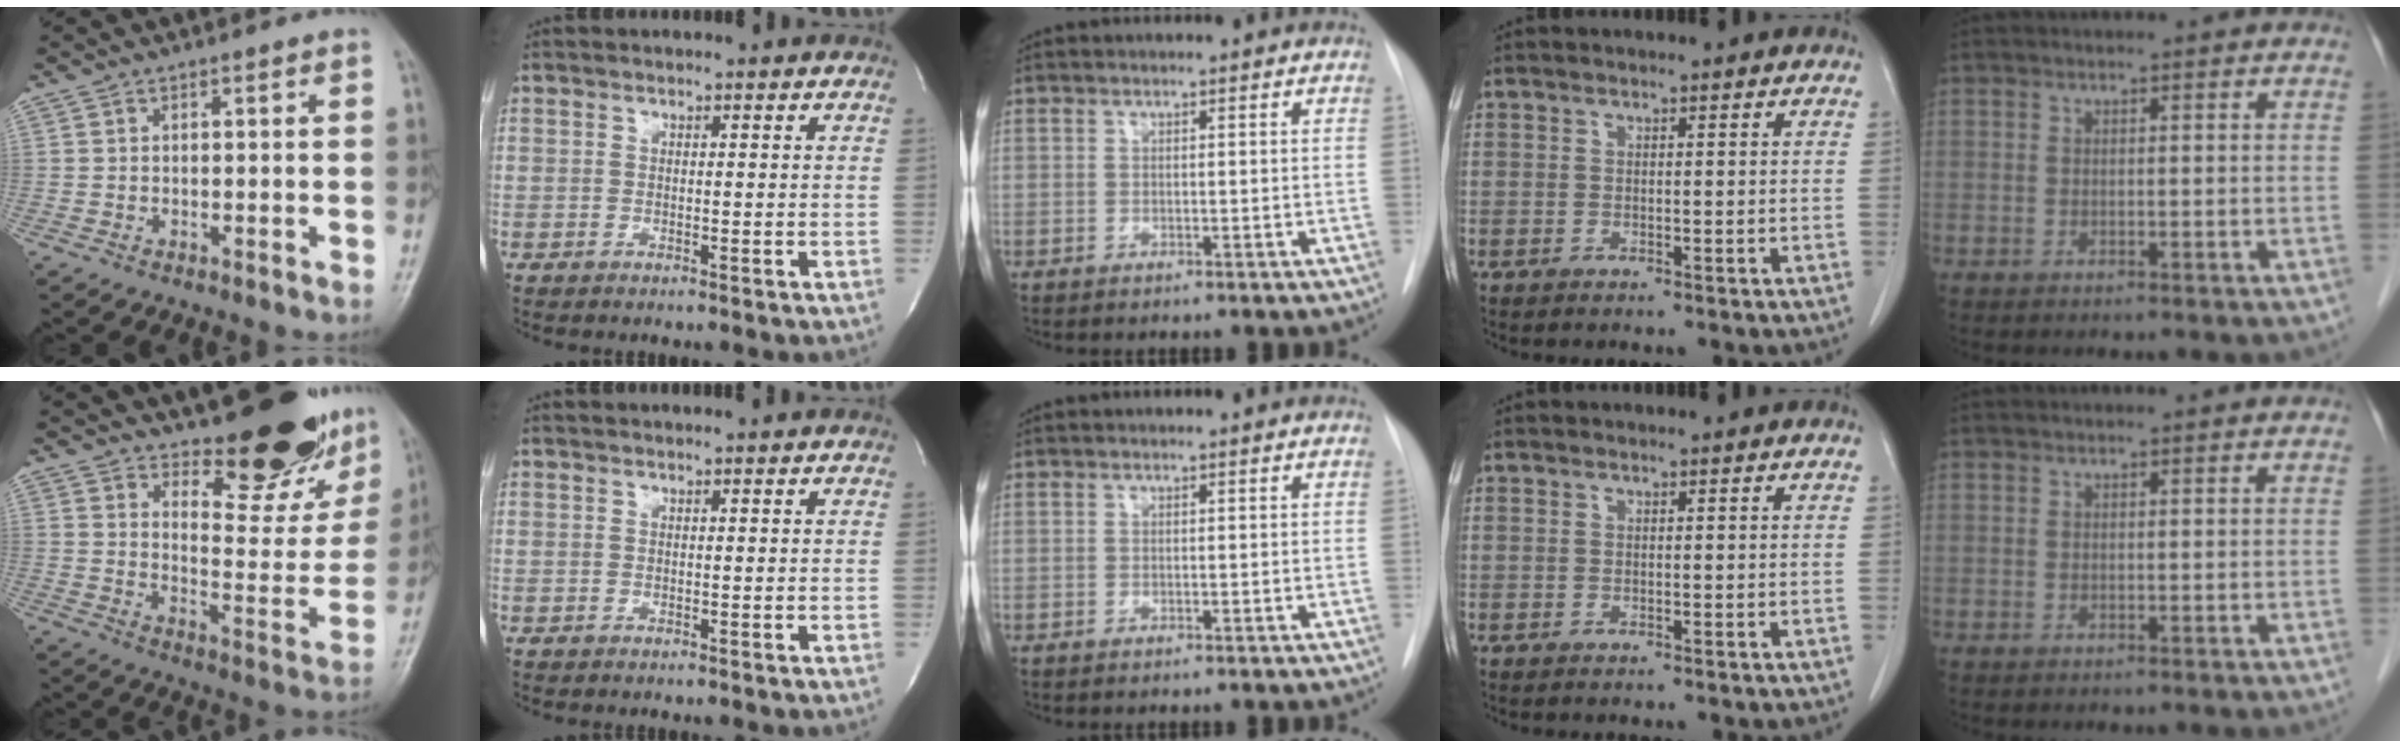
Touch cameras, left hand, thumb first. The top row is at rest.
{"thumb": {"total": 19.7, "force": [15.6, 6.4, 10.1], "torque": [-0.093, -0.130, 0.210]}, "index": {"total": 1.3, "force": [1.3, -0.2, 0.4], "torque": [-0.002, 0.007, 0.020]}}